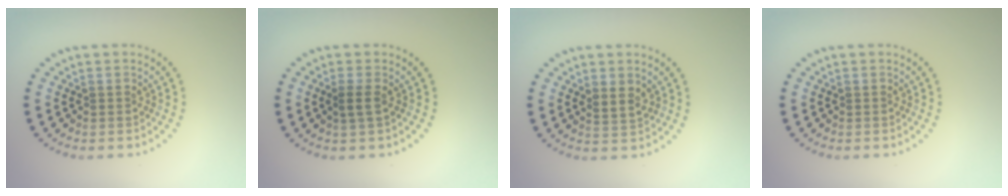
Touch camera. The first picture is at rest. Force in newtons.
{"total": 1.2, "press": 1.1, "slide": 0.5}
{"total": 1.7, "press": 1.3, "slide": 1.1}
{"total": 0.0}